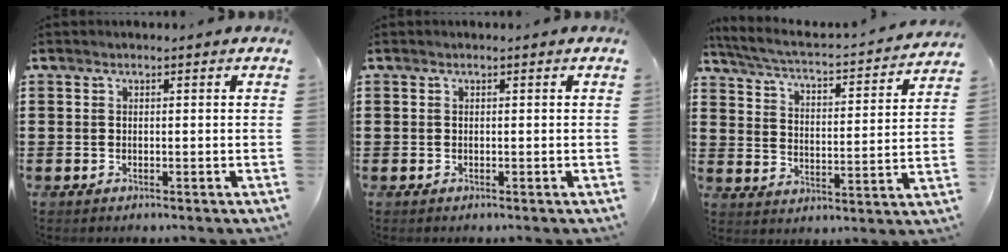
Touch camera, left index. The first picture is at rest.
{"total": 0.0}
{"total": 3.1, "force": [2.8, -0.1, 1.3], "torque": [-0.047, -0.032, 0.037]}